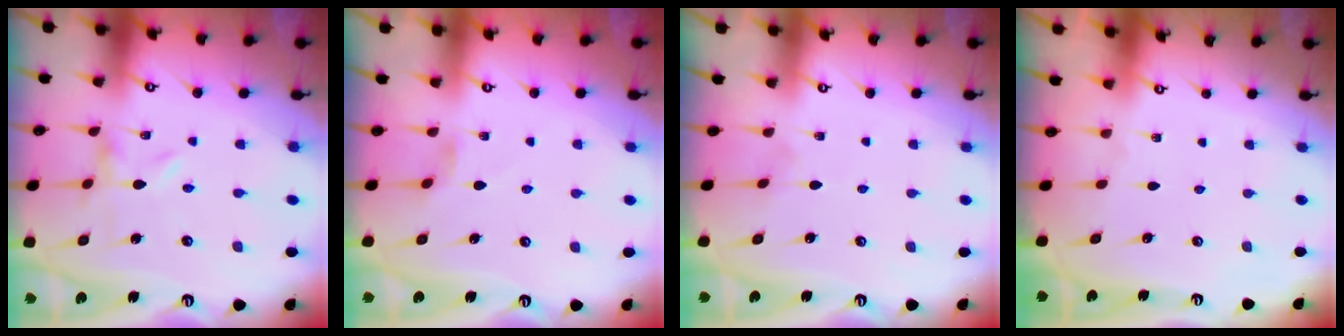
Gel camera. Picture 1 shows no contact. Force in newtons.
{"total": 0.9, "press": 0.8, "slide": 0.4}
{"total": 2.0, "press": 2.0, "slide": 0.2}
{"total": 0.0}